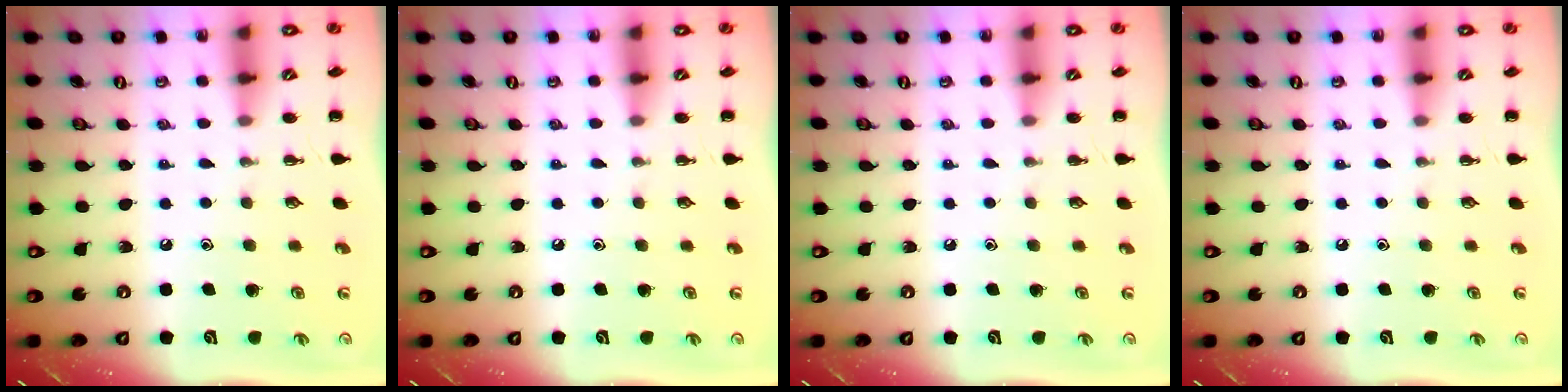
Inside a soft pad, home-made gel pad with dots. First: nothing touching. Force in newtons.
{"total": 0.0}
{"total": 0.0}
{"total": 0.0}